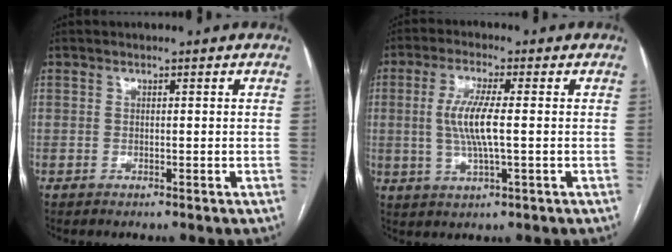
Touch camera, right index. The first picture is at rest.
{"total": 8.9, "force": [0.0, 1.4, 8.8], "torque": [-0.185, 0.003, -0.003]}